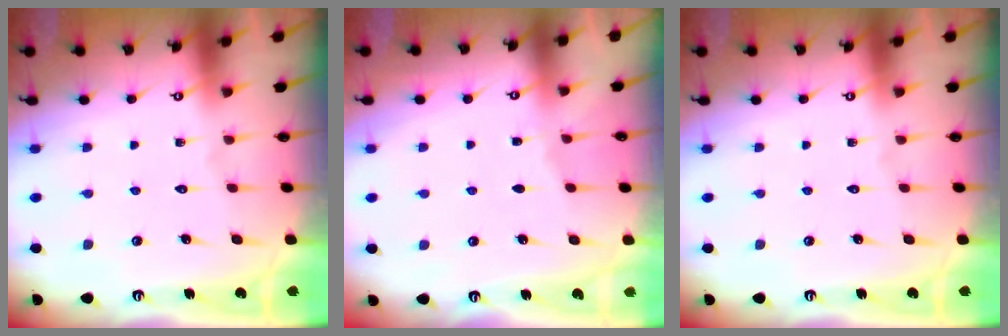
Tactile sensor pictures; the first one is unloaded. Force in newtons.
{"total": 2.3, "press": 2.3, "slide": 0.3}
{"total": 0.0}